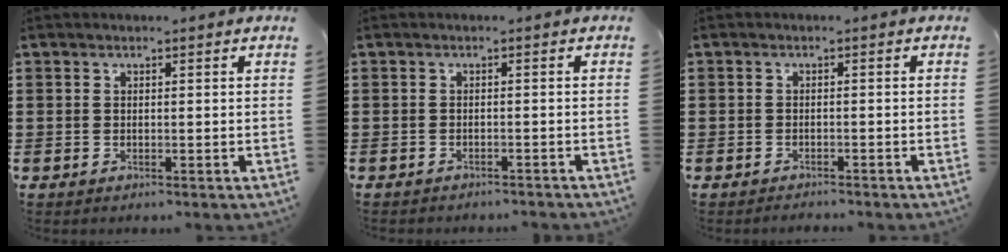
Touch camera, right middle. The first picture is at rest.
{"total": 1.0, "force": [-1.0, -0.1, 0.0], "torque": [-0.005, -0.002, -0.020]}
{"total": 1.3, "force": [-1.3, 0.2, -0.3], "torque": [0.001, 0.001, -0.030]}